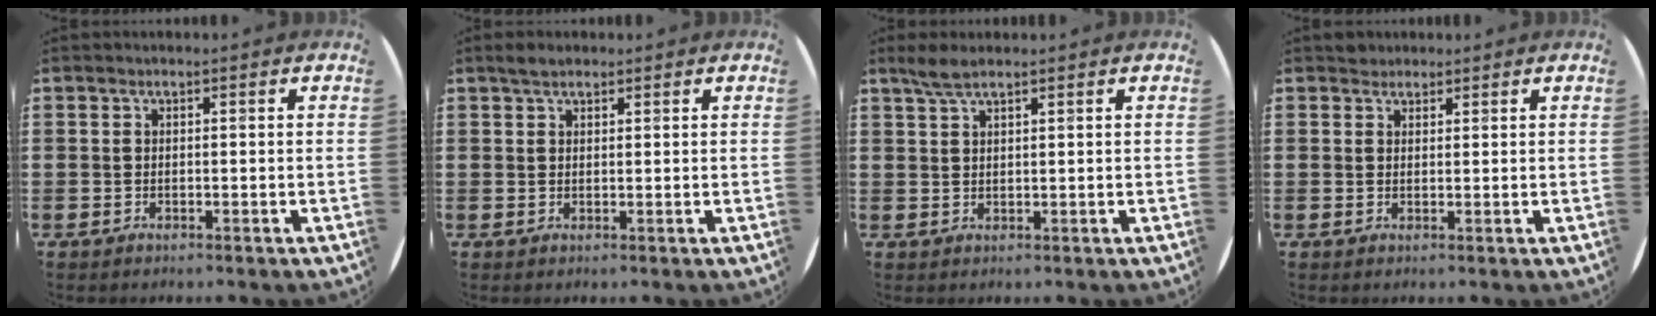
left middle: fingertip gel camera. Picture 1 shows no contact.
{"total": 1.7, "force": [1.4, 0.6, 0.7], "torque": [-0.007, 0.001, 0.024]}
{"total": 2.8, "force": [2.2, 0.5, 1.6], "torque": [-0.036, 0.003, 0.040]}
{"total": 1.6, "force": [1.5, 0.6, -0.1], "torque": [0.007, 0.001, 0.028]}